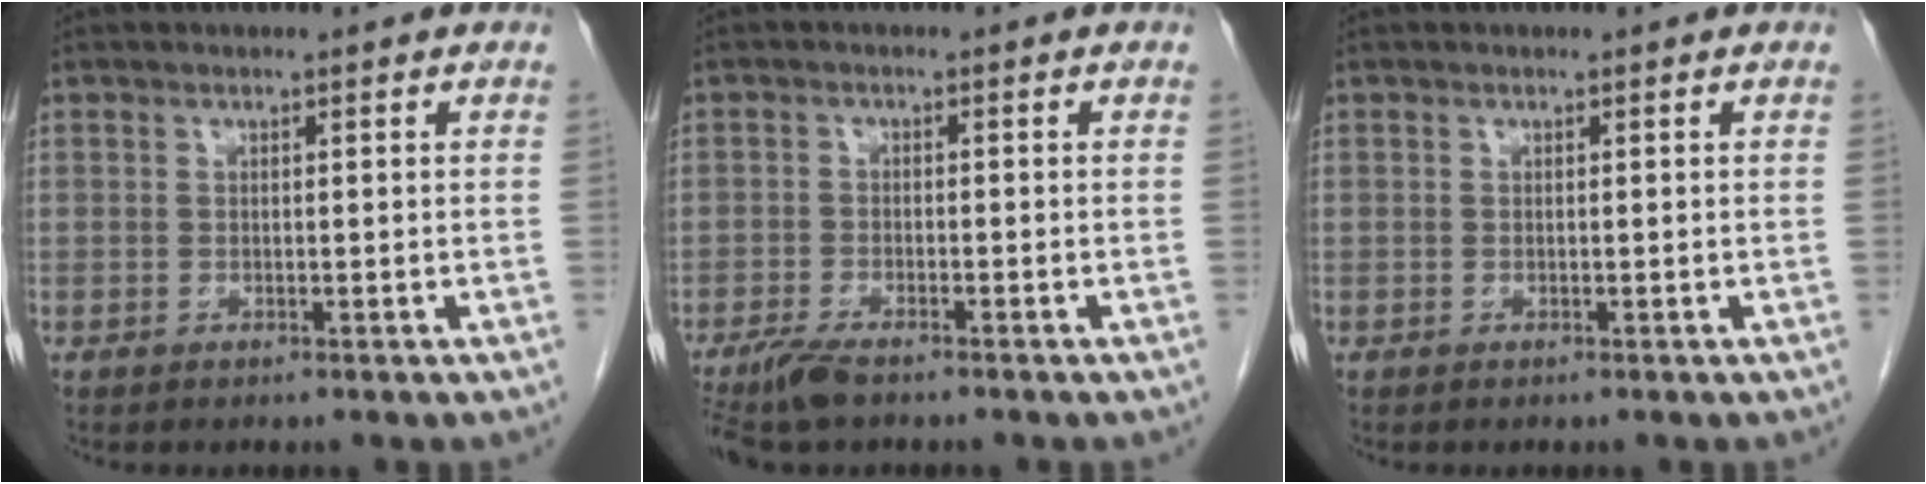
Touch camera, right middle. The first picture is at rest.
{"total": 5.1, "force": [-4.0, 1.0, 3.0], "torque": [-0.058, -0.012, -0.073]}
{"total": 0.0}